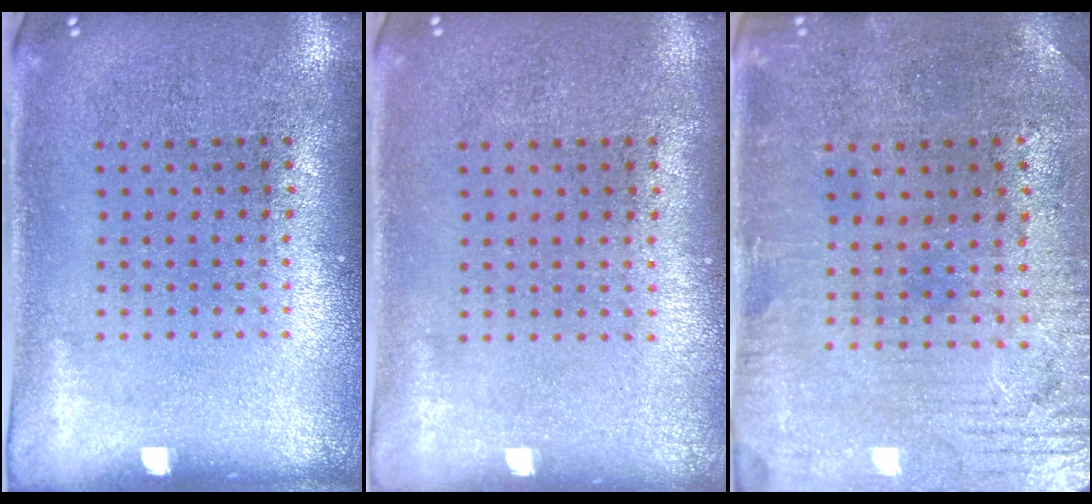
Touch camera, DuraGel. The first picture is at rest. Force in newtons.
{"total": 0.0}
{"total": 0.9, "press": 0.7, "slide": 0.6}